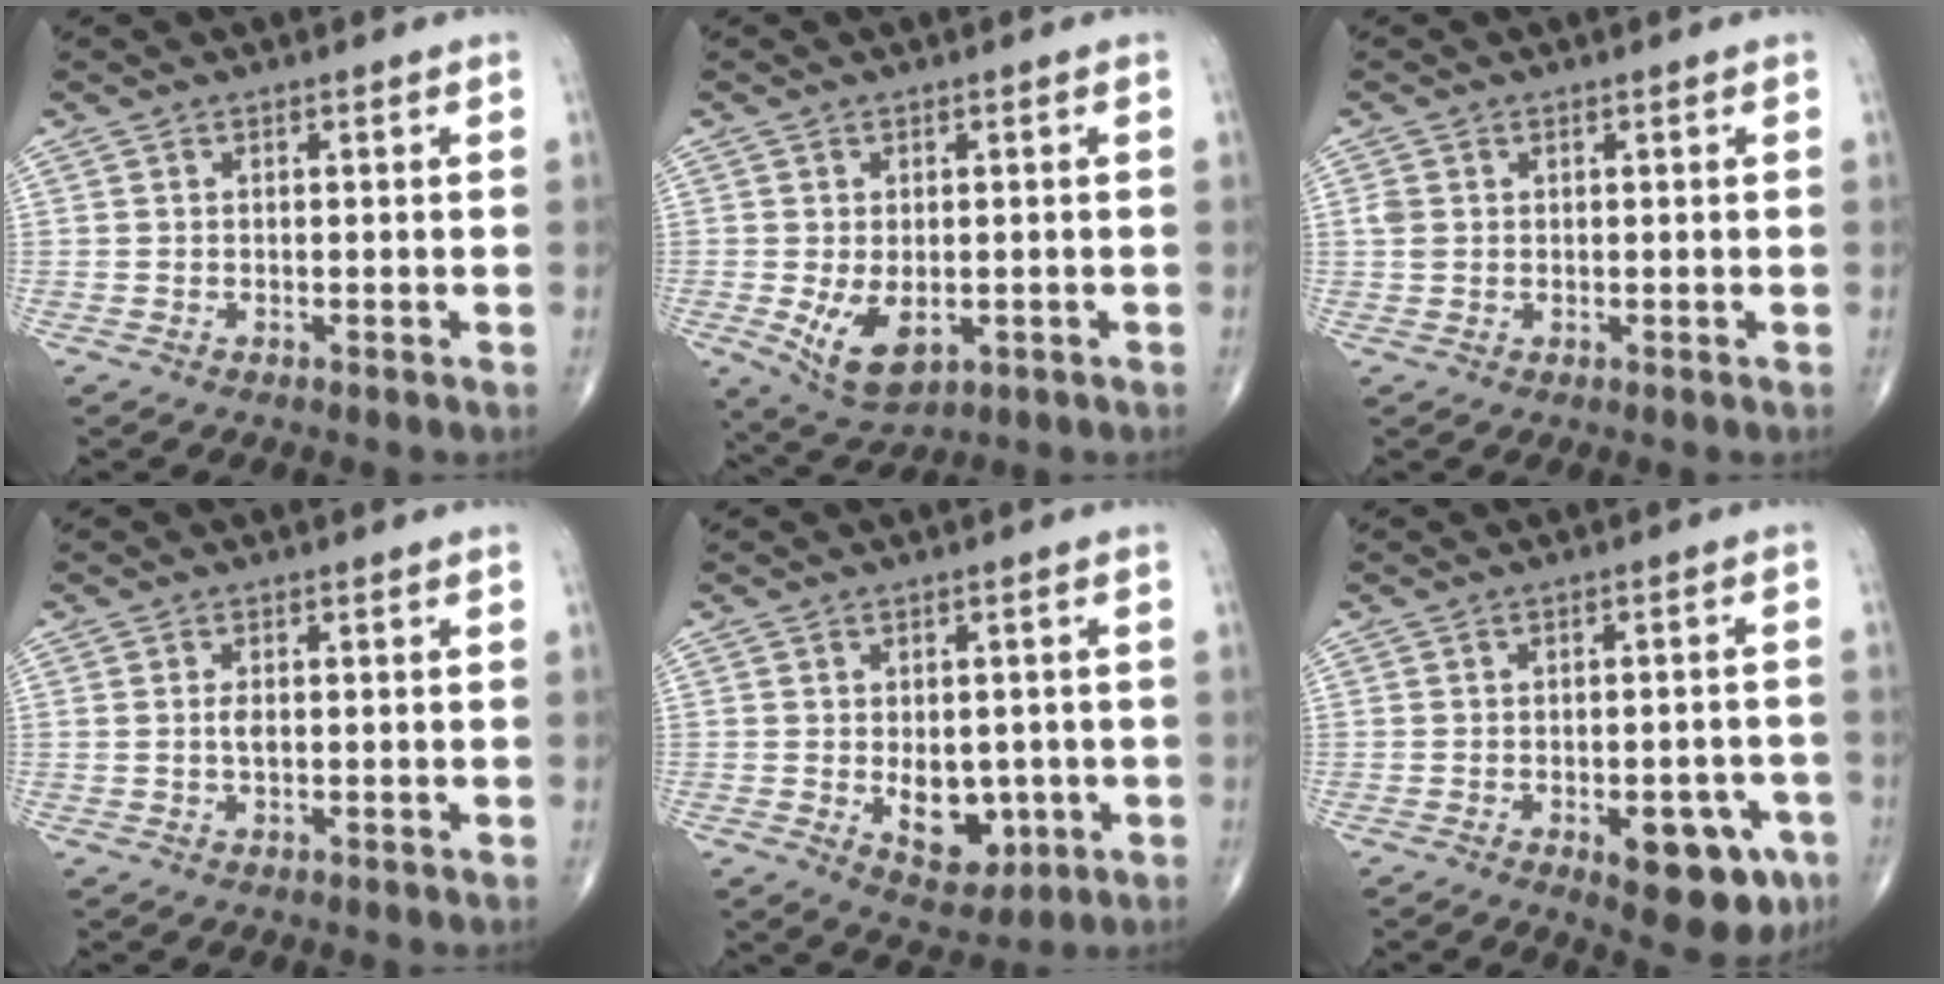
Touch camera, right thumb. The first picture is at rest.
{"total": 7.5, "force": [-1.5, 4.4, 5.8], "torque": [-0.096, -0.013, -0.010]}
{"total": 1.8, "force": [0.4, 1.4, 1.1], "torque": [-0.028, 0.001, 0.010]}
{"total": 1.6, "force": [0.0, 0.7, 1.4], "torque": [-0.025, -0.001, 0.000]}
{"total": 8.5, "force": [-1.4, 5.6, 6.2], "torque": [-0.050, -0.004, -0.004]}
{"total": 10.8, "force": [-4.7, 4.7, 8.5], "torque": [-0.079, 0.019, -0.052]}